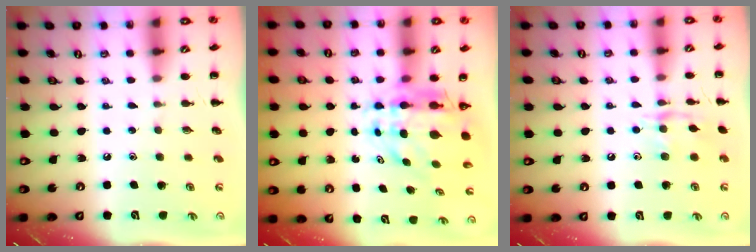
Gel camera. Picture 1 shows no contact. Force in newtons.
{"total": 8.1, "press": 7.7, "slide": 2.5}
{"total": 9.8, "press": 9.8, "slide": 0.7}